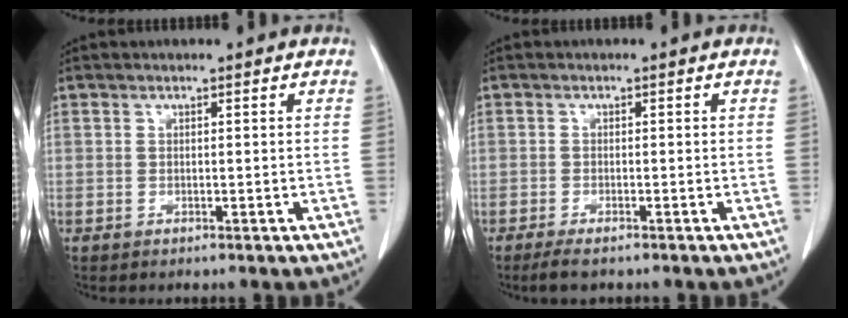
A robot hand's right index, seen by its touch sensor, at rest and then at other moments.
{"total": 2.9, "force": [-2.3, 0.5, 1.8], "torque": [-0.034, -0.007, -0.036]}